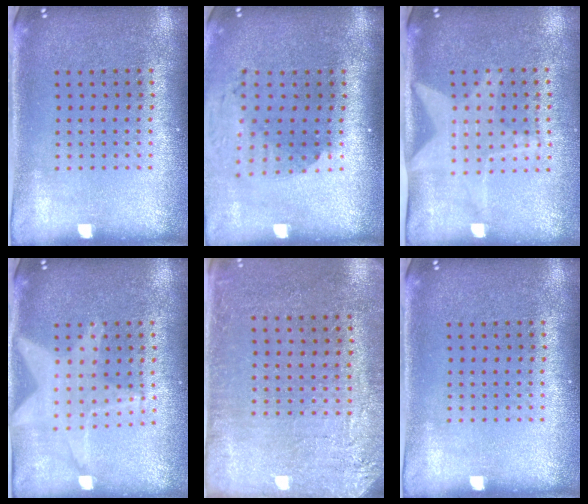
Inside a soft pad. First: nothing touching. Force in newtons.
{"total": 1.9, "press": 1.4, "slide": 1.3}
{"total": 1.8, "press": 1.5, "slide": 1.0}
{"total": 1.2, "press": 1.2, "slide": 0.2}
{"total": 2.8, "press": 2.6, "slide": 1.1}
{"total": 0.0}